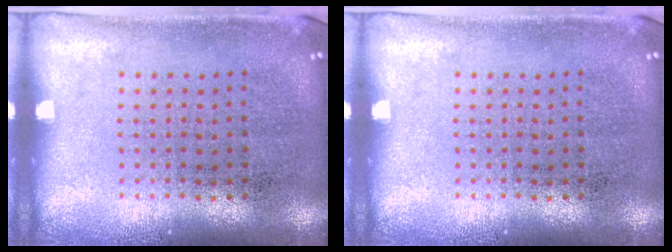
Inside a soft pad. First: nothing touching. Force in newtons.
{"total": 0.0}